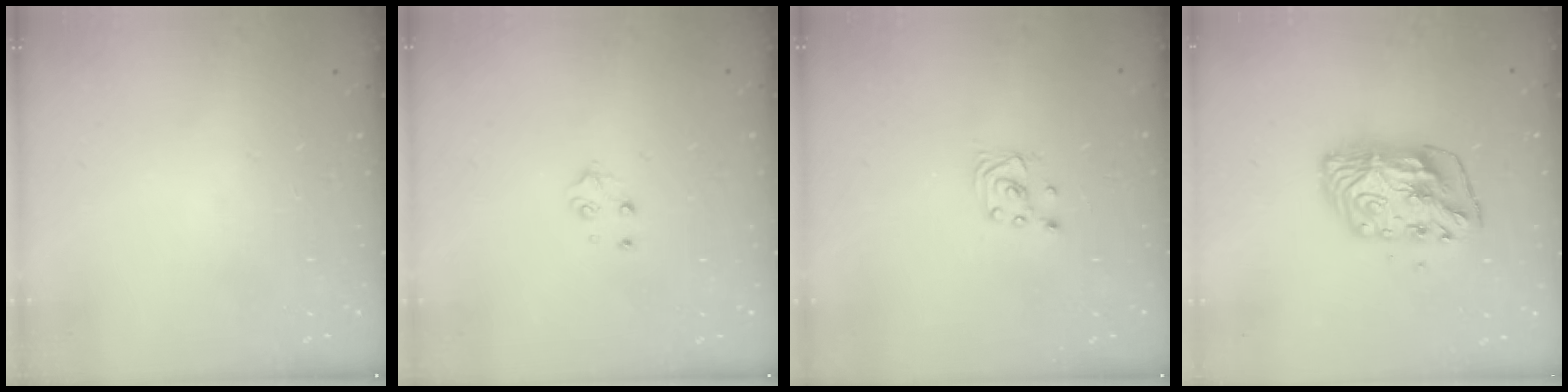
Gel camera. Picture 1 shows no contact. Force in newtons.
{"total": 3.9, "press": 3.8, "slide": 0.5}
{"total": 1.6, "press": 1.6, "slide": 0.0}
{"total": 11.3, "press": 11.2, "slide": 1.6}